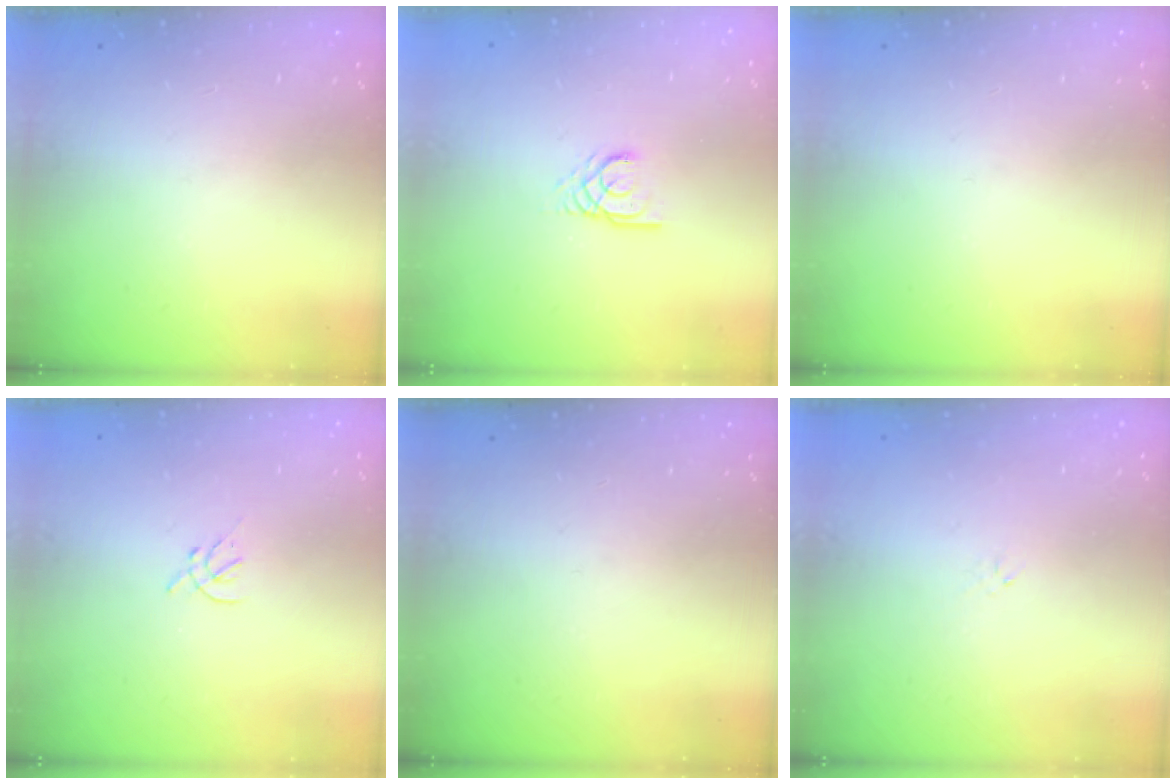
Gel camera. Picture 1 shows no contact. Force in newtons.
{"total": 2.9, "press": 2.9, "slide": 0.2}
{"total": 0.0}
{"total": 1.4, "press": 1.3, "slide": 0.5}
{"total": 0.0}
{"total": 0.7, "press": 0.5, "slide": 0.4}